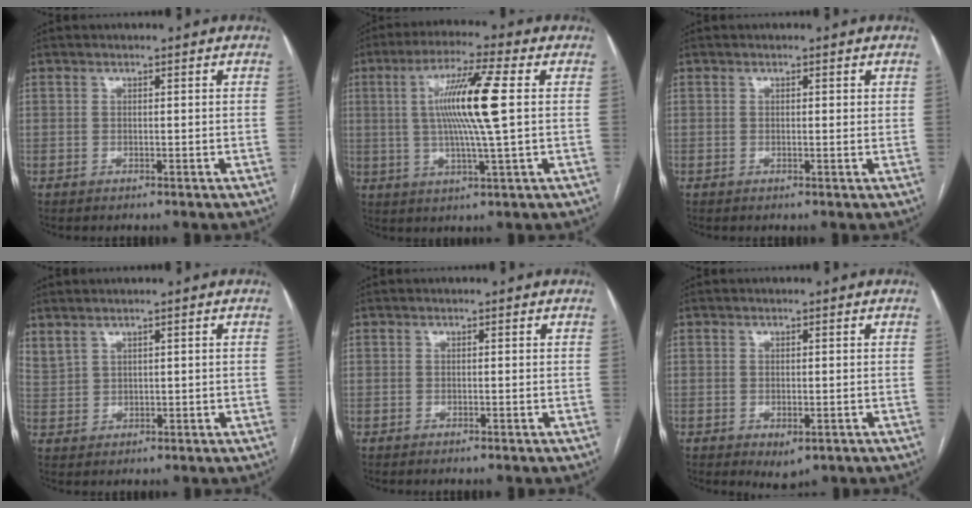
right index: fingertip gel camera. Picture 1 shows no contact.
{"total": 11.8, "force": [1.6, -0.4, 11.7], "torque": [-0.218, 0.004, 0.026]}
{"total": 0.7, "force": [0.3, 0.3, 0.5], "torque": [-0.012, 0.000, 0.003]}
{"total": 3.3, "force": [2.8, 1.3, 1.2], "torque": [-0.033, 0.009, 0.069]}
{"total": 0.0}
{"total": 2.7, "force": [-1.1, 1.3, 2.1], "torque": [-0.028, -0.004, -0.005]}